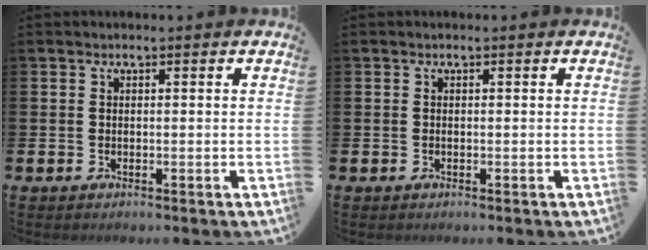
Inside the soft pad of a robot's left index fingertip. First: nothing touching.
{"total": 0.0}